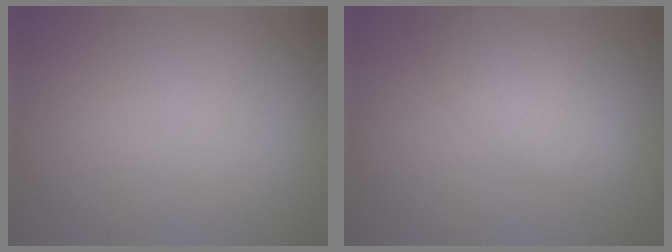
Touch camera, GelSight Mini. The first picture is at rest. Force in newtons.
{"total": 3.9, "press": 3.9, "slide": 0.1}